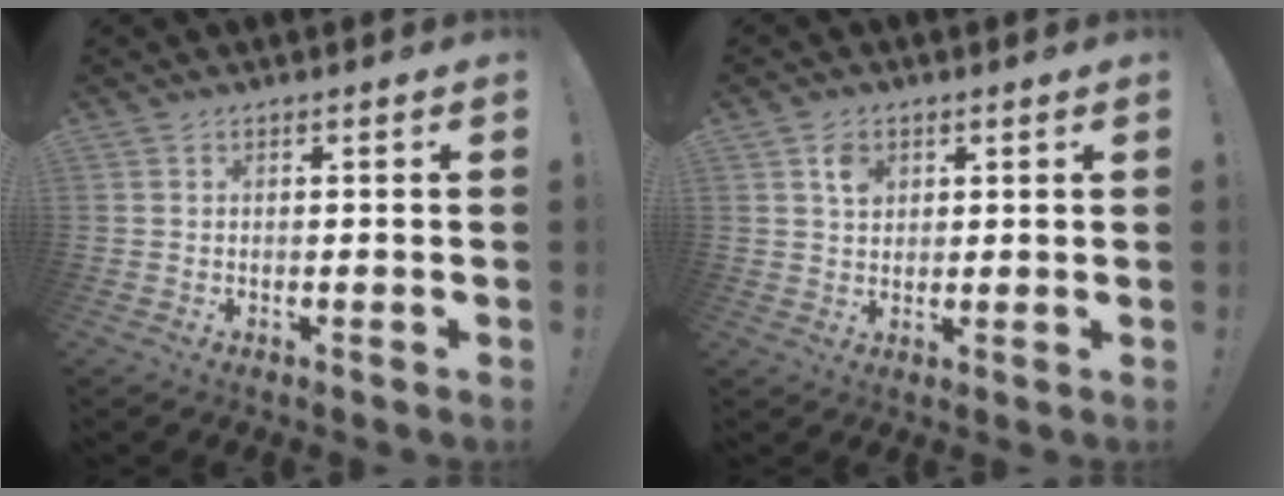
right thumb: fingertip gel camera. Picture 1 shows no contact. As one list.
[{"total": 4.7, "force": [2.1, 3.6, 2.2], "torque": [-0.028, -0.005, 0.036]}]